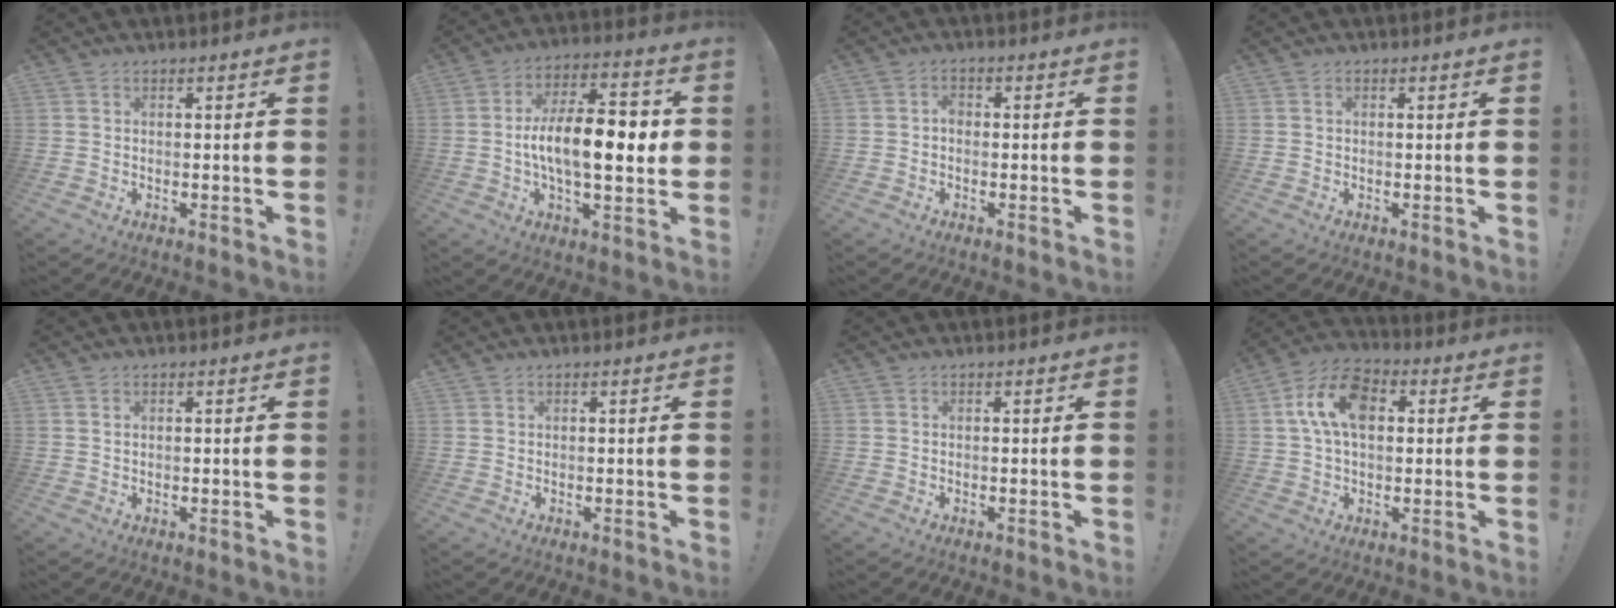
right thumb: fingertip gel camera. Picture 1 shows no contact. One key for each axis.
{"total": 16.3, "fx": -0.9, "fy": 7.2, "fz": 14.5, "tx": -0.233, "ty": 0.010, "tz": -0.022}
{"total": 1.8, "fx": -0.7, "fy": 1.2, "fz": 1.1, "tx": -0.013, "ty": 0.004, "tz": -0.015}
{"total": 0.0}
{"total": 0.7, "fx": 0.5, "fy": 0.3, "fz": 0.3, "tx": -0.005, "ty": -0.002, "tz": 0.009}
{"total": 0.0}
{"total": 0.0}
{"total": 12.8, "fx": 3.0, "fy": 8.1, "fz": 9.4, "tx": -0.160, "ty": 0.012, "tz": 0.058}